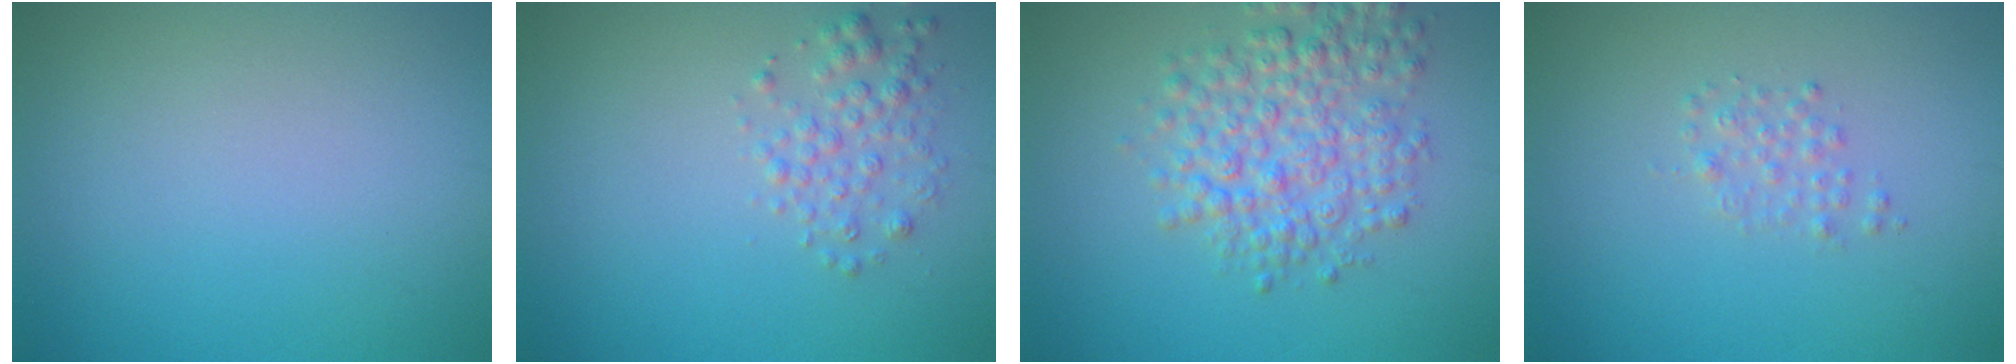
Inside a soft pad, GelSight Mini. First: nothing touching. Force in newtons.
{"total": 2.0, "press": 2.0, "slide": 0.1}
{"total": 5.2, "press": 5.2, "slide": 0.2}
{"total": 1.2, "press": 1.2, "slide": 0.0}